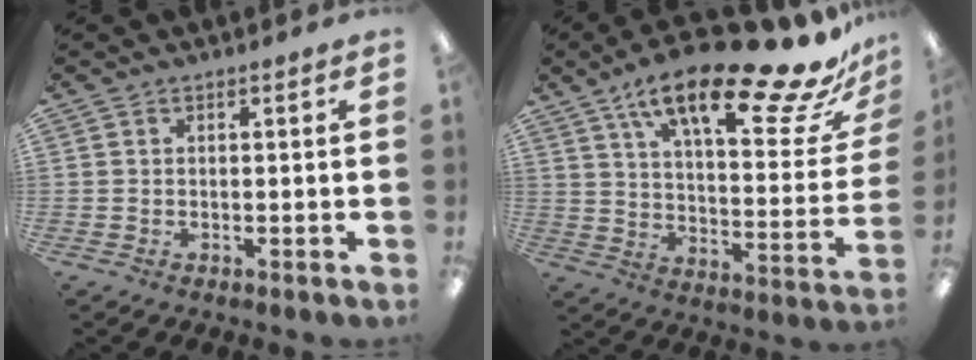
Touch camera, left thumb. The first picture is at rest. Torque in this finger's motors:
{"motor_torque": [0.41, 0.42, 1.52, -1.25, 0.16]}